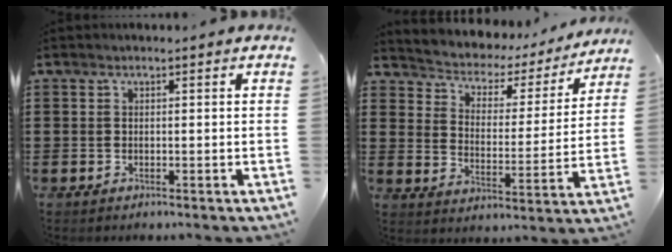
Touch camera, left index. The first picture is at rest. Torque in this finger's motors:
{"motor_torque": [1.10, -1.04, 0.43, 0.09]}